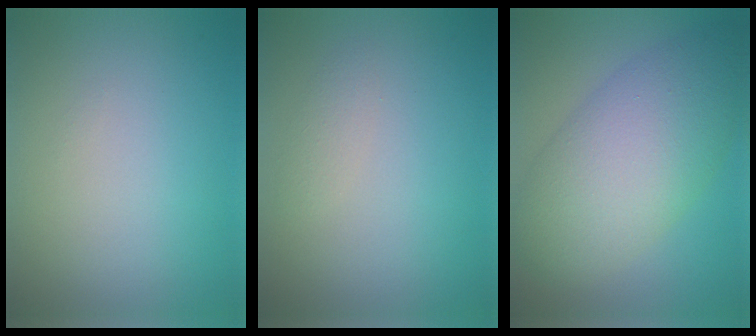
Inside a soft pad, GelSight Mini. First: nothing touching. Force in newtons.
{"total": 1.0, "press": 1.0, "slide": 0.0}
{"total": 9.4, "press": 9.3, "slide": 0.5}